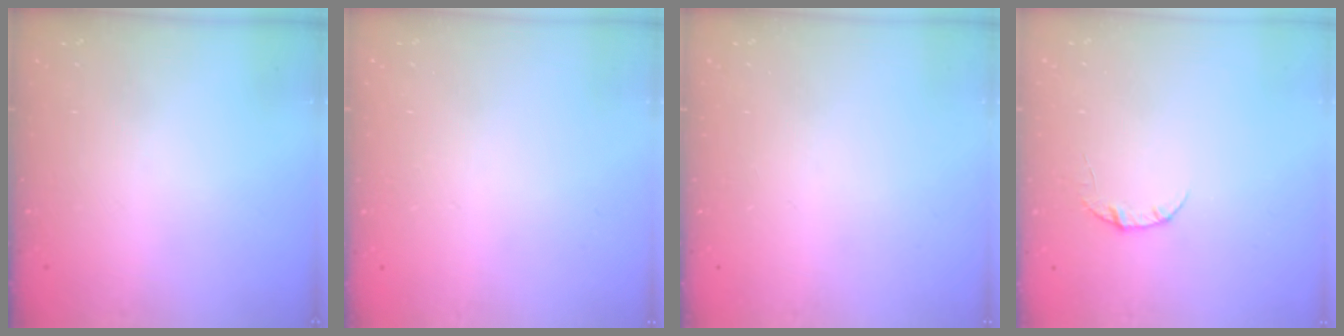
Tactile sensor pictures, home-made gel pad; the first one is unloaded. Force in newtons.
{"total": 2.6, "press": 2.6, "slide": 0.2}
{"total": 0.0}
{"total": 3.4, "press": 3.4, "slide": 0.4}